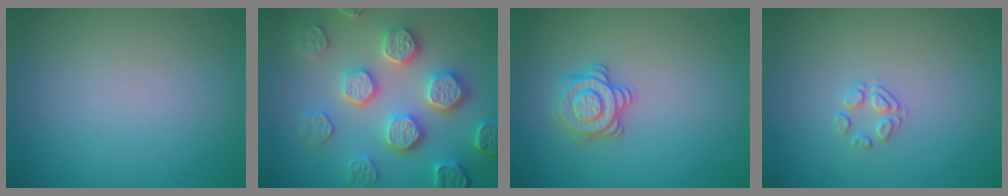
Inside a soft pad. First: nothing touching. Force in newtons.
{"total": 6.0, "press": 5.5, "slide": 2.4}
{"total": 2.8, "press": 2.7, "slide": 0.7}
{"total": 1.5, "press": 0.8, "slide": 1.3}